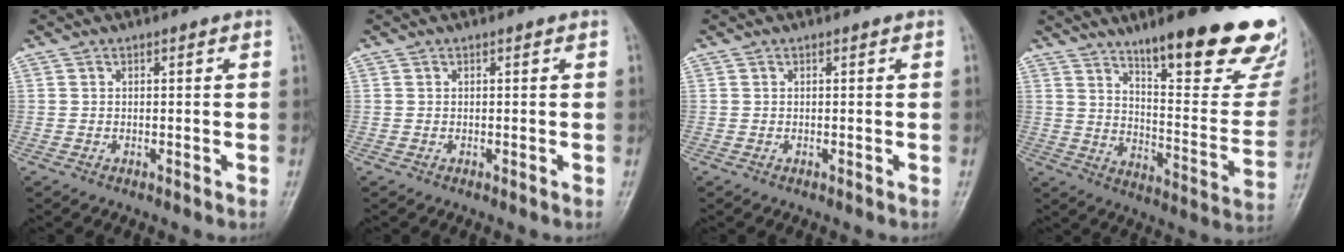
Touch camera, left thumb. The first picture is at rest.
{"total": 0.0}
{"total": 0.0}
{"total": 27.0, "force": [17.5, 6.9, 19.5], "torque": [-0.227, -0.091, 0.252]}